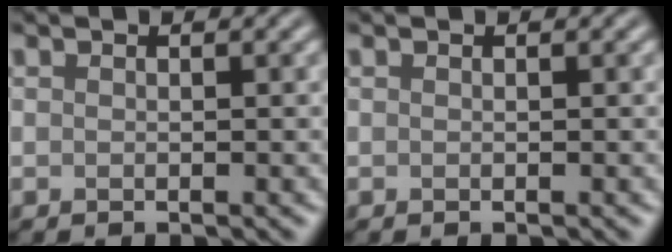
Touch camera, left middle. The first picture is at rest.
{"total": 0.0}